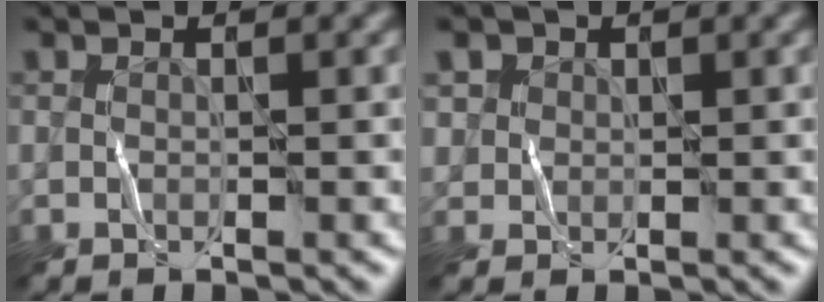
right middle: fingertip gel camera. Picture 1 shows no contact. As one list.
[{"total": 0.8, "force": [0.5, 0.4, -0.5], "torque": [0.001, 0.000, 0.011]}]